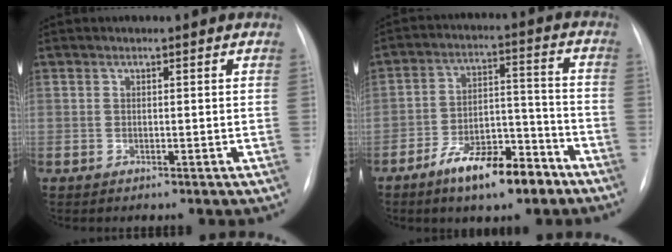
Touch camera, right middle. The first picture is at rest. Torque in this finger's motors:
{"motor_torque": [1.18, -0.96, 0.23, 0.10]}